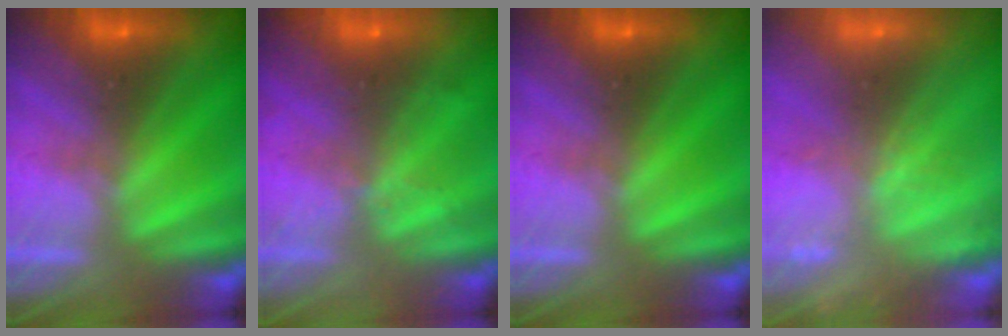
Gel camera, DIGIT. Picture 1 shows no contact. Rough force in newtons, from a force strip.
{"total": 2.2}
{"total": 0.0}
{"total": 2.0}